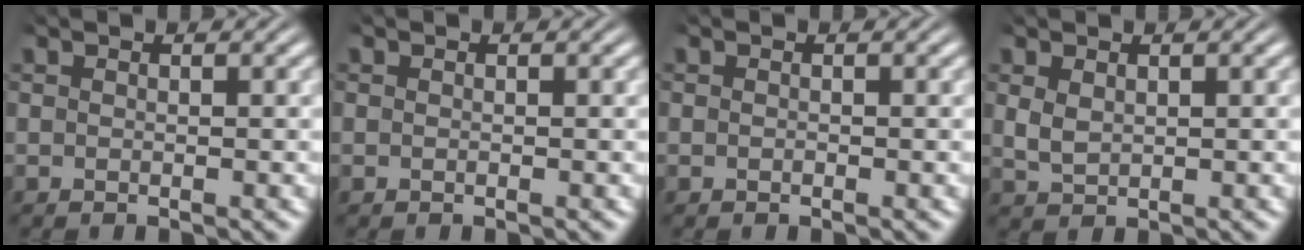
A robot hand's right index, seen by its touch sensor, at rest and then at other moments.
{"total": 0.0}
{"total": 0.0}
{"total": 2.1, "force": [0.4, 1.7, 1.1], "torque": [-0.037, -0.014, 0.021]}